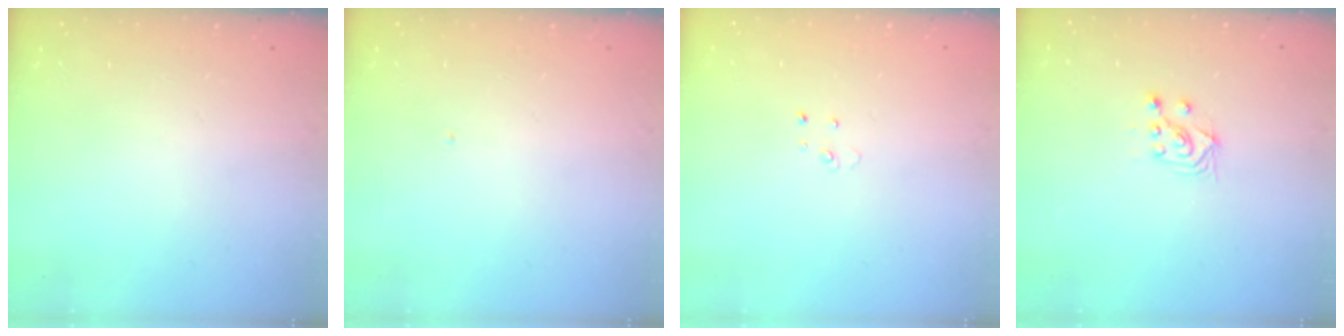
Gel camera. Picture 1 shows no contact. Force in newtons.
{"total": 0.0}
{"total": 2.5, "press": 2.5, "slide": 0.2}
{"total": 4.0, "press": 3.8, "slide": 1.1}